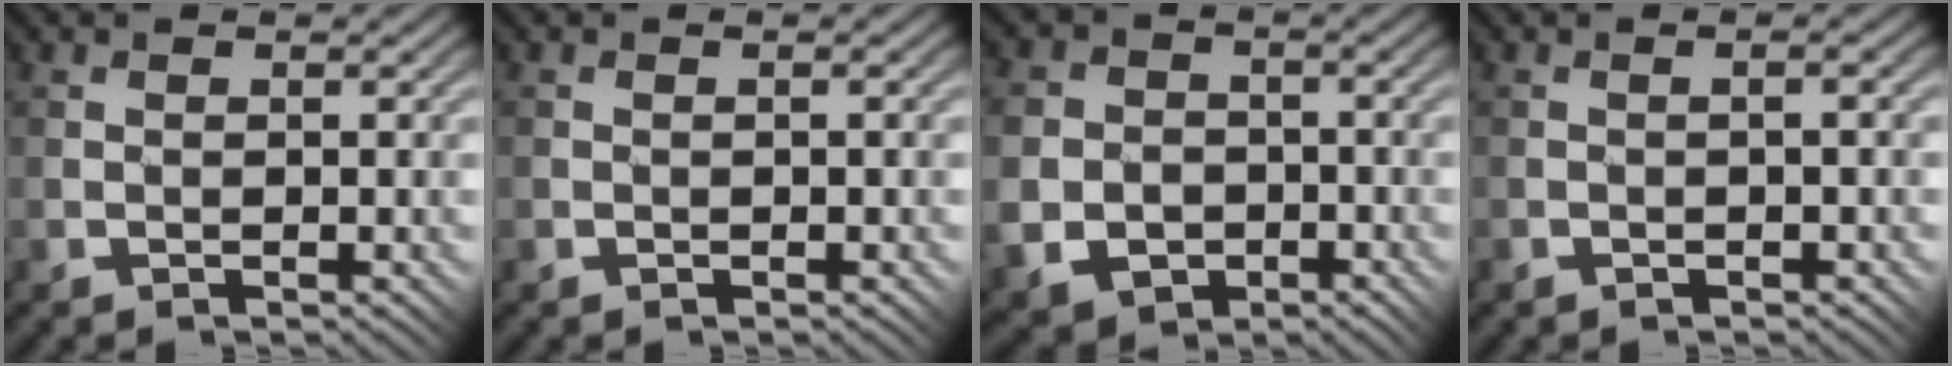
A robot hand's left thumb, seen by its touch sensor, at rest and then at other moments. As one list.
[{"total": 0.8, "force": [-0.3, 0.5, 0.5], "torque": [-0.007, -0.002, -0.003]}, {"total": 8.1, "force": [-2.4, 7.1, 3.2], "torque": [-0.101, -0.029, -0.058]}, {"total": 1.7, "force": [-0.5, 0.4, 1.6], "torque": [-0.028, 0.002, -0.004]}]